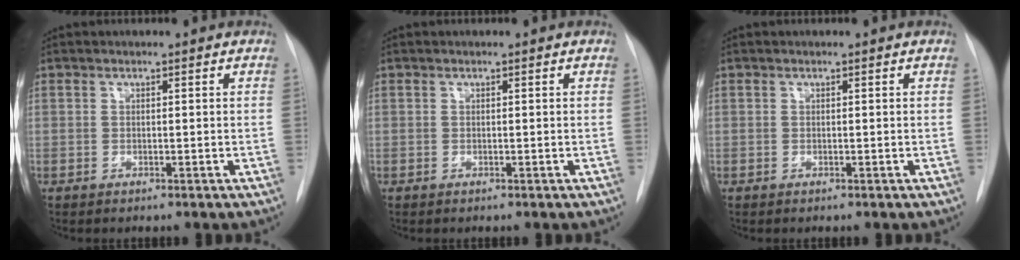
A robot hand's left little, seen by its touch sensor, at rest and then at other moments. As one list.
[{"total": 0.0}, {"total": 0.0}]